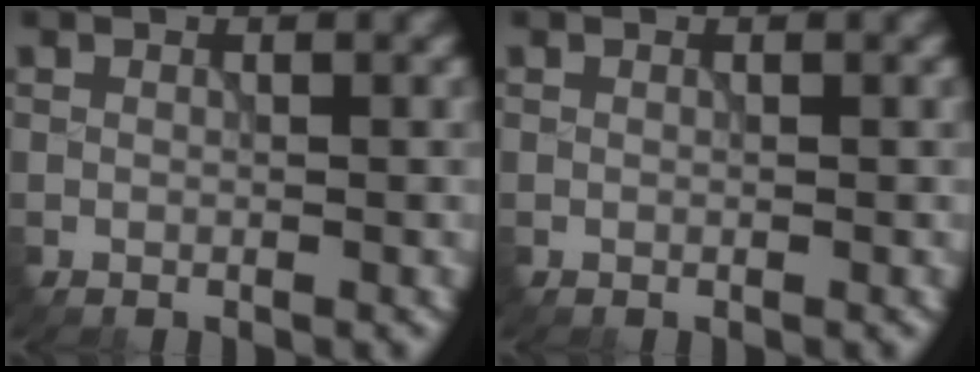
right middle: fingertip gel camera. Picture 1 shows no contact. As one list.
[{"total": 0.0}]